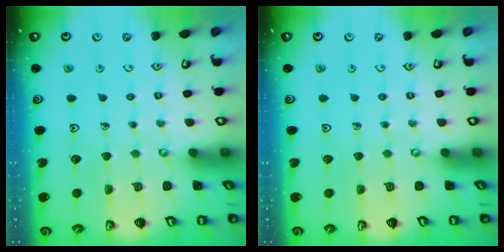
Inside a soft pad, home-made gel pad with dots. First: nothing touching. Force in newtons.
{"total": 0.0}